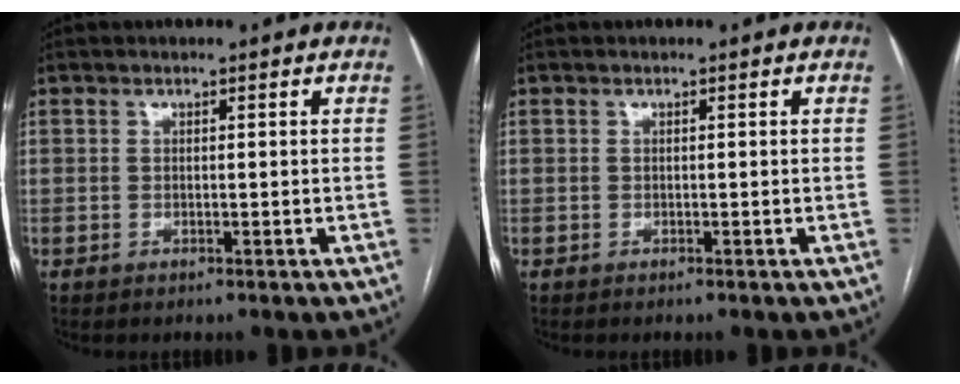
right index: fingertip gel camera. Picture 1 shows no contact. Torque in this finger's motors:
{"motor_torque": [0.06, 0.02, 0.02, 0.01]}